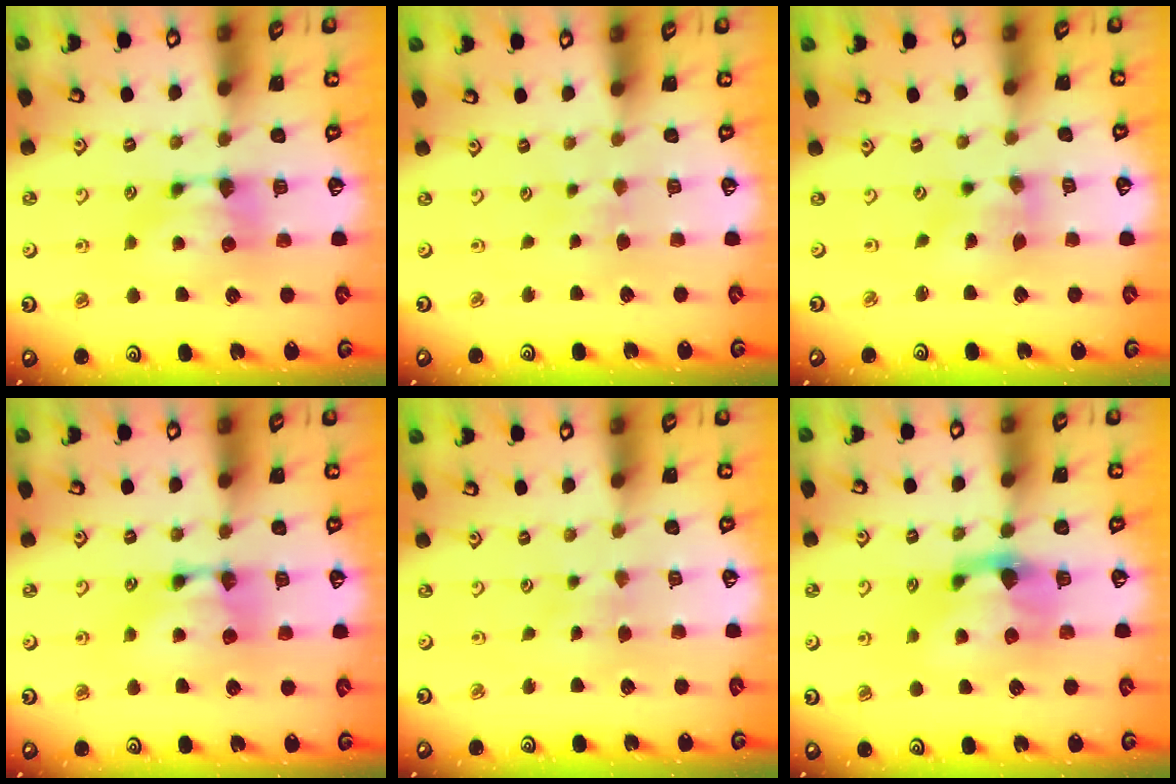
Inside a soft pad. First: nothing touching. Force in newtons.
{"total": 3.7, "press": 3.7, "slide": 0.4}
{"total": 1.3, "press": 0.1, "slide": 1.3}
{"total": 2.2, "press": 2.2, "slide": 0.1}
{"total": 1.8, "press": 1.8, "slide": 0.1}
{"total": 2.4, "press": 2.0, "slide": 1.3}